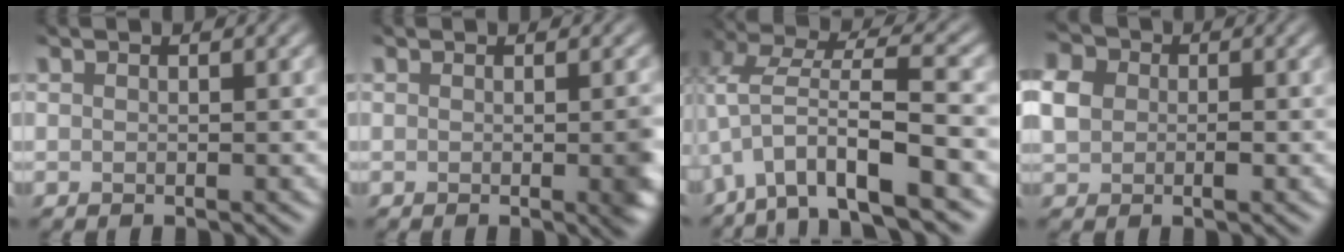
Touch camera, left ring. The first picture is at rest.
{"total": 1.9, "force": [0.0, 0.5, 1.9], "torque": [-0.026, -0.005, 0.005]}
{"total": 8.0, "force": [-4.2, 2.2, 6.5], "torque": [-0.121, 0.014, -0.078]}
{"total": 3.4, "force": [-0.1, 3.0, 1.7], "torque": [-0.060, 0.002, 0.002]}